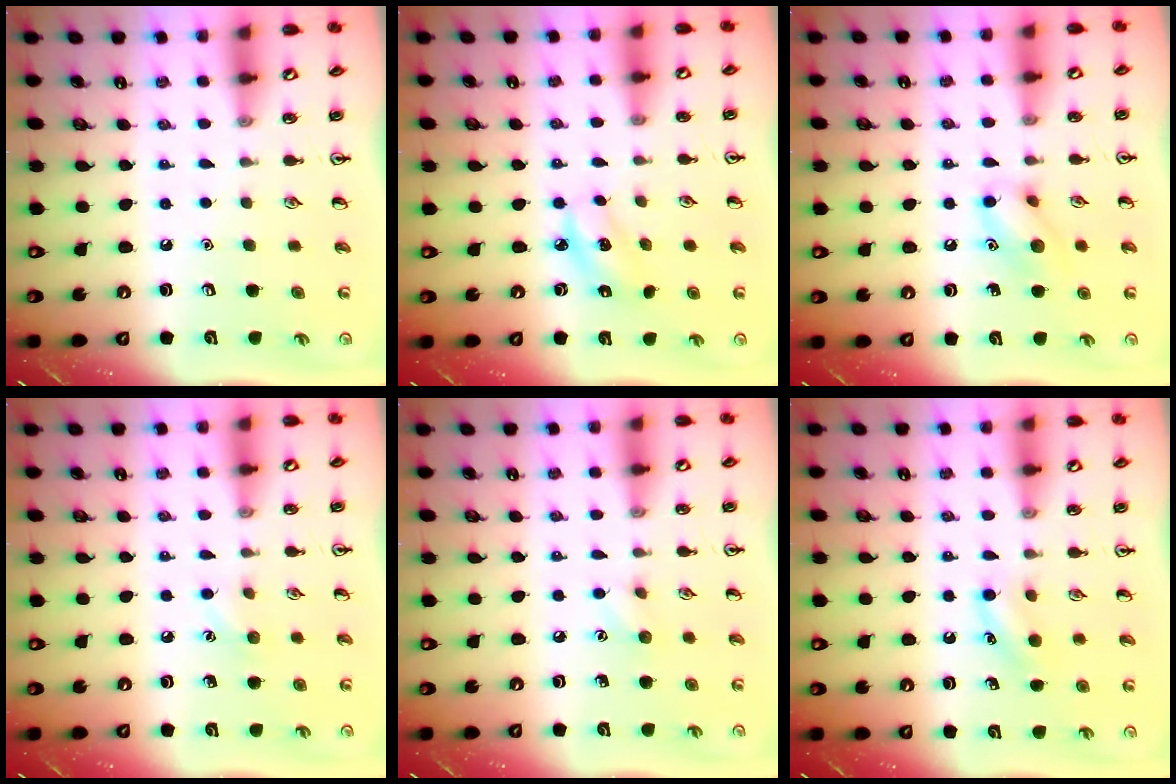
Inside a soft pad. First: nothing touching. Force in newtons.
{"total": 3.8, "press": 3.8, "slide": 0.4}
{"total": 9.5, "press": 9.5, "slide": 0.8}
{"total": 4.9, "press": 4.7, "slide": 1.5}
{"total": 5.4, "press": 5.1, "slide": 1.7}
{"total": 7.8, "press": 7.6, "slide": 1.8}